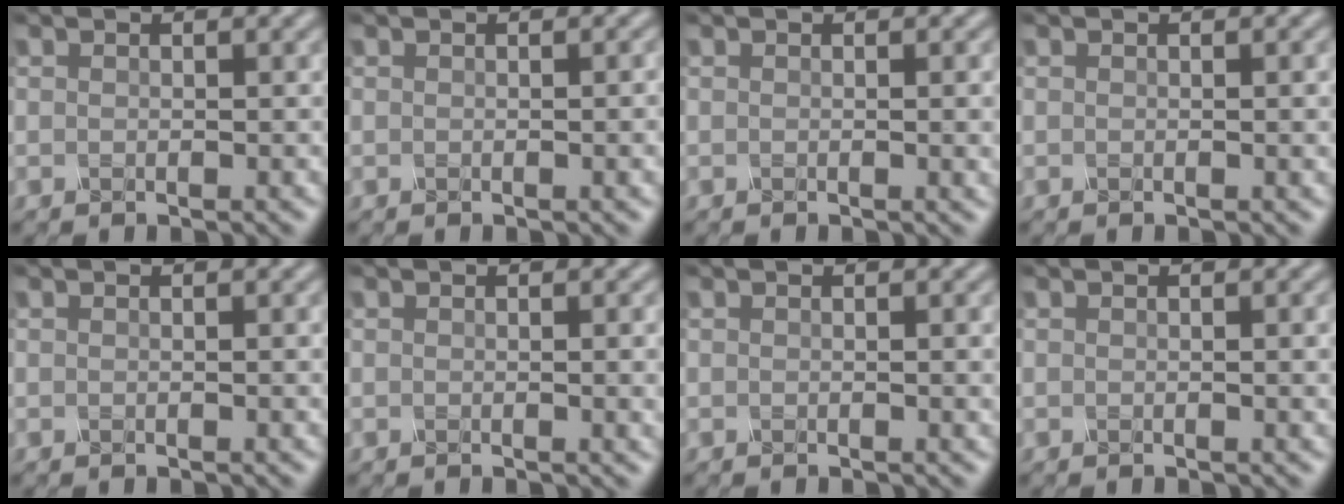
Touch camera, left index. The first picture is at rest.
{"total": 1.8, "force": [-0.1, 0.6, 1.7], "torque": [-0.014, 0.004, -0.006]}
{"total": 2.2, "force": [0.0, 0.8, 2.1], "torque": [-0.017, 0.001, -0.003]}
{"total": 1.6, "force": [0.1, 0.5, 1.5], "torque": [-0.013, 0.003, -0.003]}
{"total": 0.6, "force": [0.0, 0.3, 0.6], "torque": [-0.004, 0.001, -0.002]}
{"total": 2.3, "force": [0.1, 0.8, 2.2], "torque": [-0.018, 0.001, -0.002]}
{"total": 1.4, "force": [0.1, 0.5, 1.3], "torque": [-0.012, 0.002, -0.003]}
{"total": 1.9, "force": [0.2, 0.7, 1.8], "torque": [-0.014, 0.003, -0.002]}